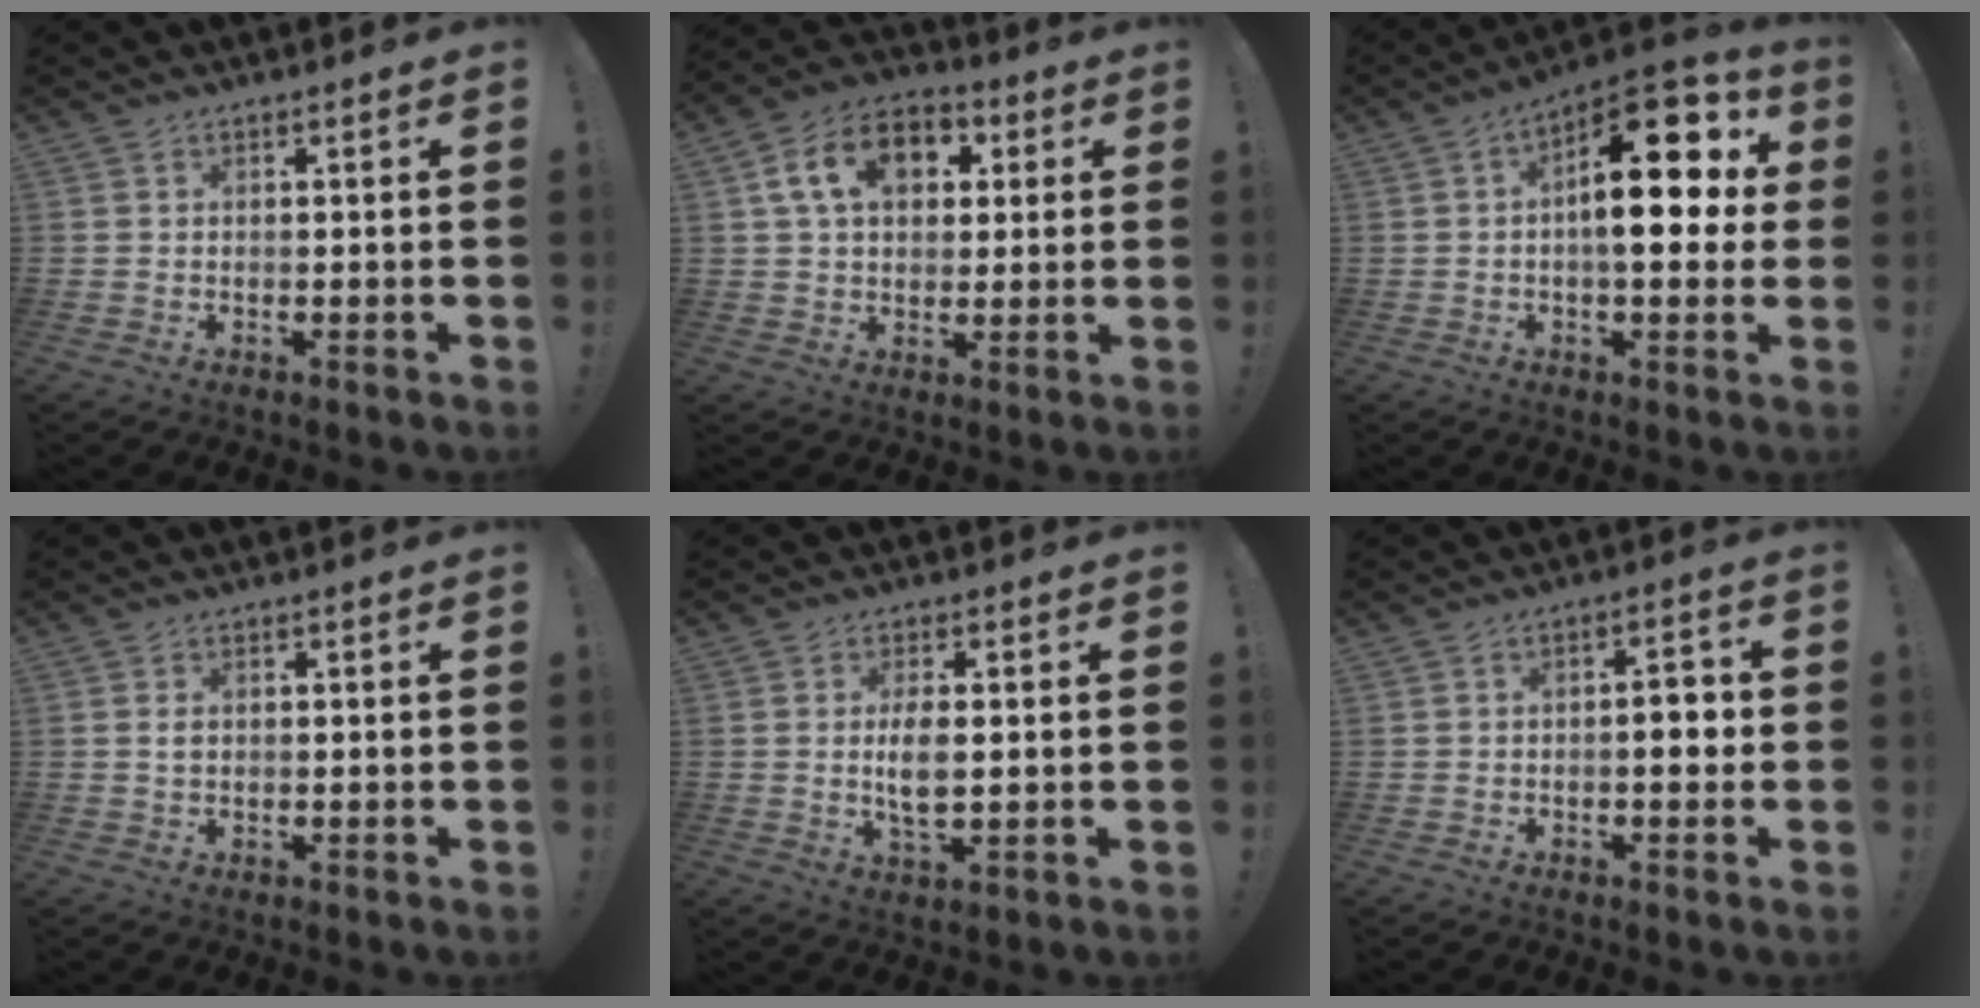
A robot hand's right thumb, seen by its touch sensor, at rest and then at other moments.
{"total": 14.4, "force": [4.7, 10.3, 8.9], "torque": [-0.144, 0.002, 0.090]}
{"total": 19.2, "force": [3.4, 8.9, 16.7], "torque": [-0.219, -0.018, 0.053]}
{"total": 1.1, "force": [0.0, 1.0, 0.5], "torque": [-0.011, 0.005, 0.000]}
{"total": 6.4, "force": [0.2, 2.9, 5.7], "torque": [-0.109, -0.011, -0.003]}
{"total": 5.3, "force": [-0.8, 2.5, 4.6], "torque": [-0.068, 0.010, -0.018]}